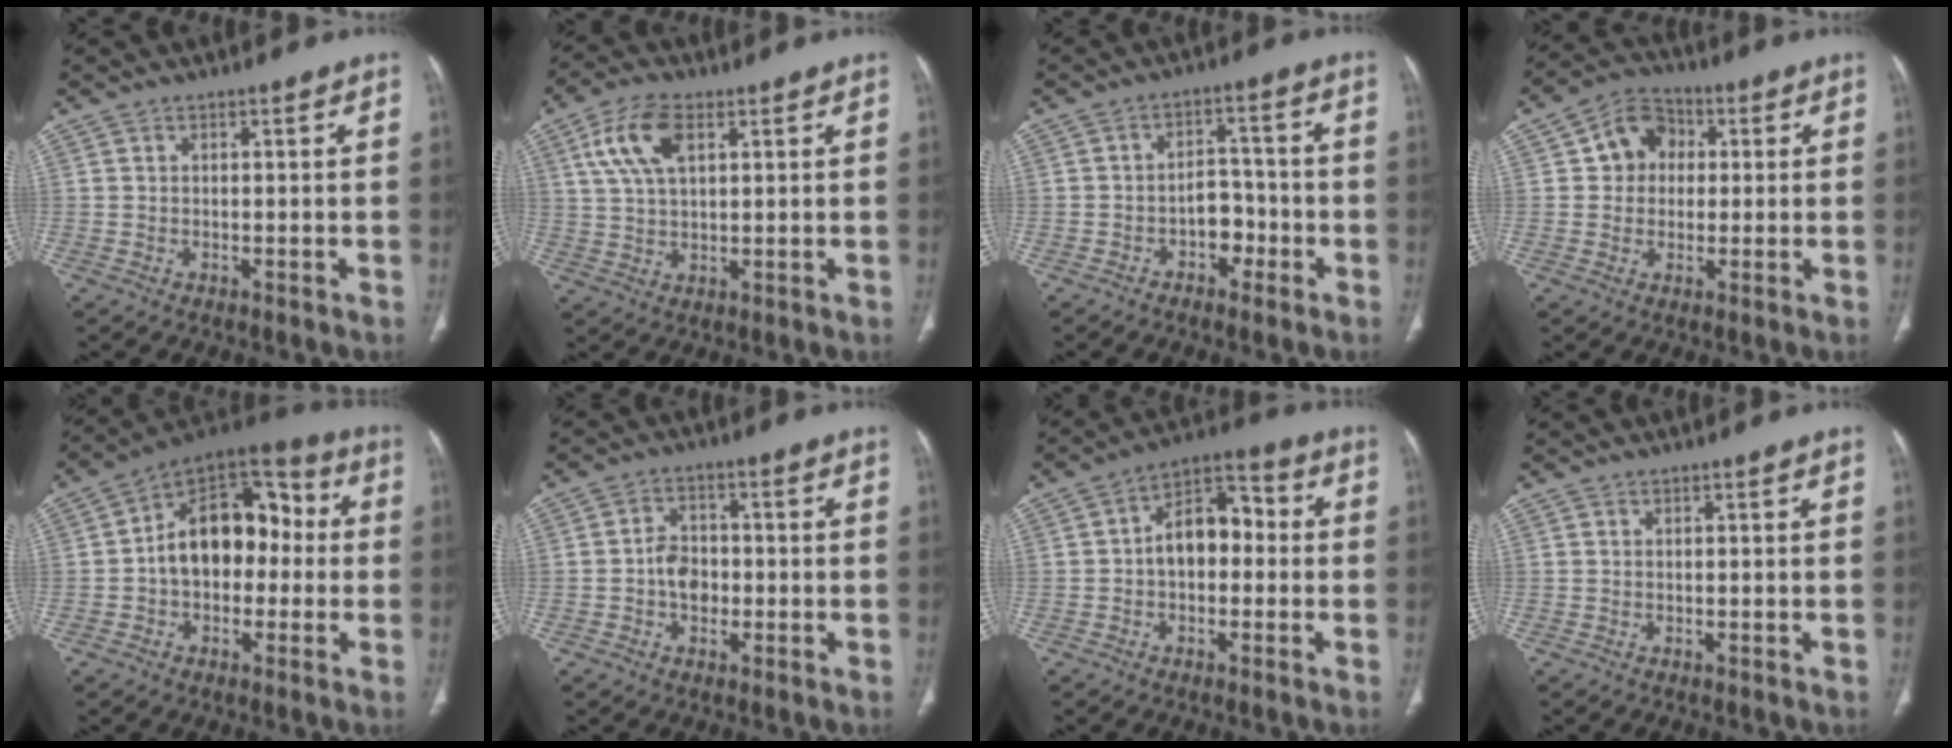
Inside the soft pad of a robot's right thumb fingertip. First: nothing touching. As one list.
[{"total": 9.5, "force": [3.8, 4.9, 7.2], "torque": [-0.144, 0.003, 0.074]}, {"total": 5.7, "force": [-2.5, 4.1, 3.1], "torque": [-0.014, 0.034, -0.044]}, {"total": 8.4, "force": [1.4, 7.3, 4.0], "torque": [-0.031, 0.012, 0.013]}, {"total": 16.9, "force": [-0.1, 11.4, 12.6], "torque": [-0.151, 0.052, -0.012]}, {"total": 5.3, "force": [-1.1, 4.1, 3.2], "torque": [-0.035, 0.016, -0.024]}, {"total": 10.3, "force": [-0.2, 6.7, 7.8], "torque": [-0.095, 0.038, -0.016]}, {"total": 0.0}]